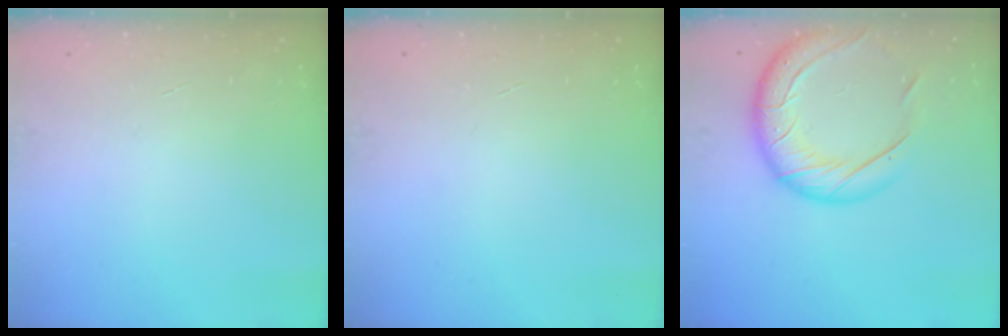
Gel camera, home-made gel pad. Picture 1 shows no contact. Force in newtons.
{"total": 0.0}
{"total": 21.1, "press": 20.8, "slide": 3.1}